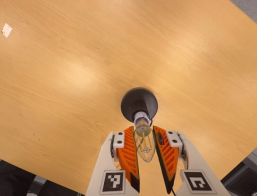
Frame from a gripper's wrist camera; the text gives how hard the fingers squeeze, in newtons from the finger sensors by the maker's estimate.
{"total": 11.8, "left": 11.4, "right": 12.2}